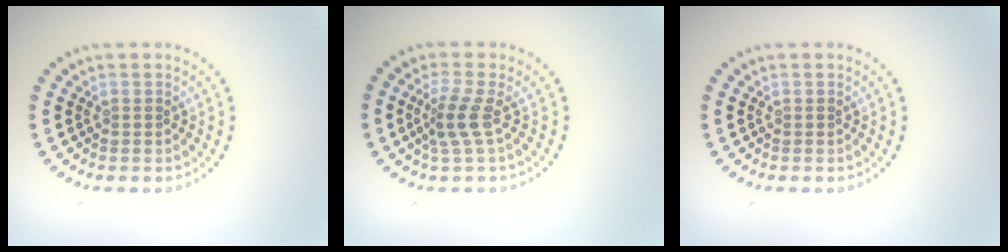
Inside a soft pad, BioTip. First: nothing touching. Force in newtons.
{"total": 2.4, "press": 1.8, "slide": 1.5}
{"total": 0.0}